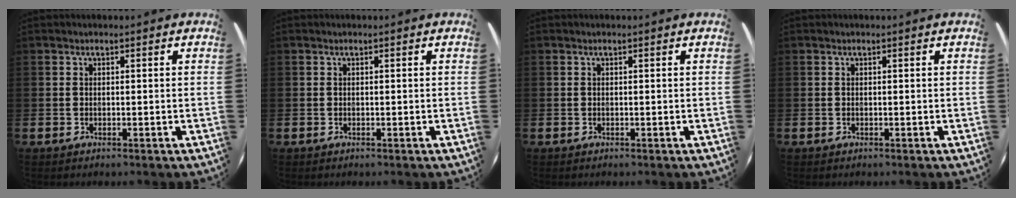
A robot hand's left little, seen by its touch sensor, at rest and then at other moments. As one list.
[{"total": 0.0}, {"total": 0.0}, {"total": 0.0}]